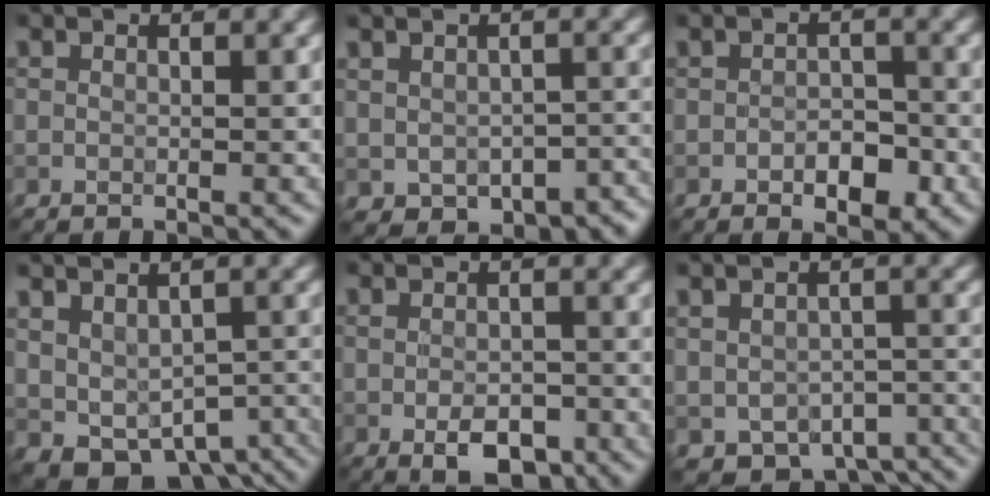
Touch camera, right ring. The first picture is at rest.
{"total": 4.6, "force": [-2.2, 3.2, 2.4], "torque": [-0.035, -0.023, -0.009]}
{"total": 2.8, "force": [-1.6, 1.5, 1.7], "torque": [-0.024, -0.001, -0.019]}
{"total": 7.0, "force": [-2.7, 4.6, 4.5], "torque": [-0.065, -0.021, -0.006]}
{"total": 3.2, "force": [-1.7, 1.6, 2.1], "torque": [-0.038, -0.006, -0.021]}
{"total": 6.0, "force": [-3.7, 3.6, 3.0], "torque": [-0.040, -0.027, -0.036]}